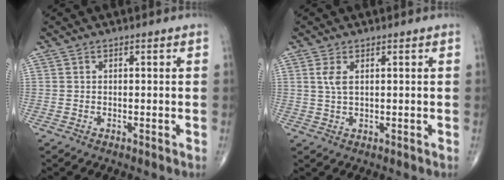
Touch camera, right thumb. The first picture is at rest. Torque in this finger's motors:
{"motor_torque": [-0.07, -0.07, 0.41, 0.20, 0.01]}